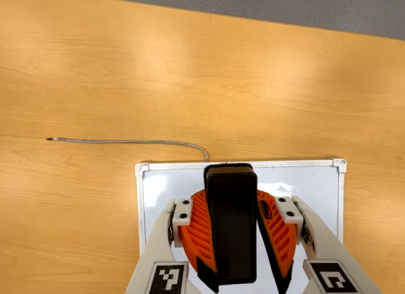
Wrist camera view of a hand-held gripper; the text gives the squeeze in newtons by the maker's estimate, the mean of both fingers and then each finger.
{"total": 9.6, "left": 9.6, "right": 9.7}